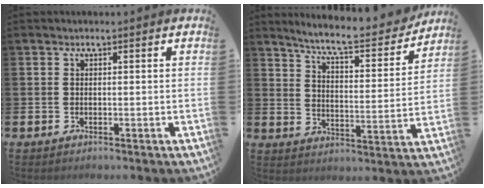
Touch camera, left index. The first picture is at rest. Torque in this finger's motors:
{"motor_torque": [0.76, -1.04, 0.45, 0.13]}